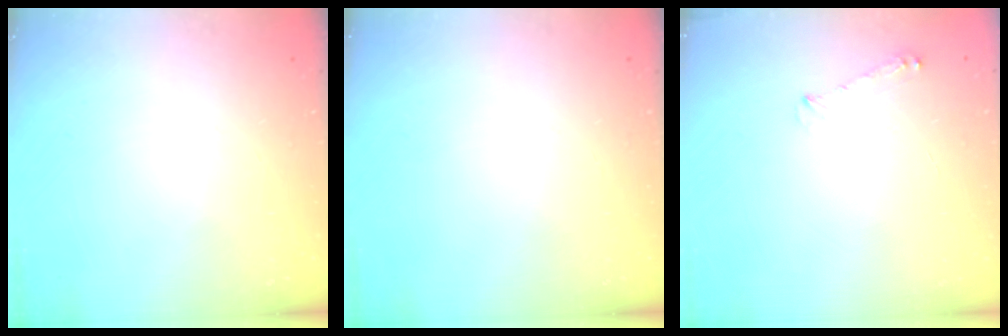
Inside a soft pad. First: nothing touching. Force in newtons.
{"total": 0.0}
{"total": 3.9, "press": 3.9, "slide": 0.5}